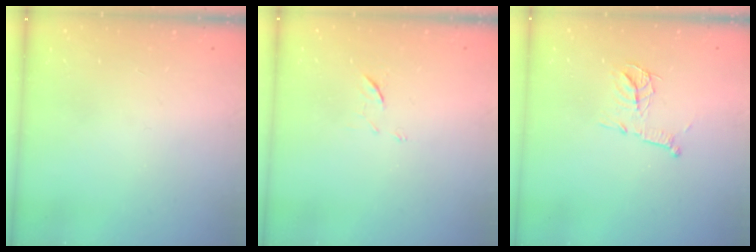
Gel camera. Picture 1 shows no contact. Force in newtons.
{"total": 5.8, "press": 5.7, "slide": 1.3}
{"total": 11.7, "press": 11.7, "slide": 0.7}